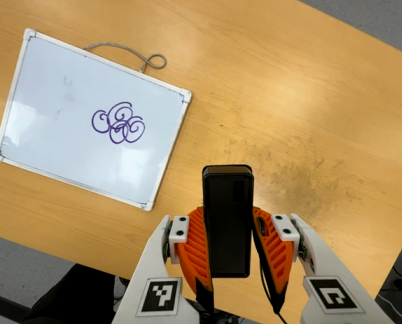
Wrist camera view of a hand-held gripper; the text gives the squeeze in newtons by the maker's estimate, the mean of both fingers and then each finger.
{"total": 4.5, "left": 3.4, "right": 5.6}